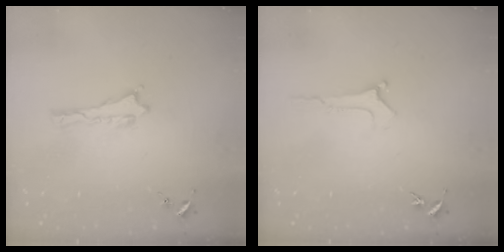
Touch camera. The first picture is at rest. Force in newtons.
{"total": 0.0}